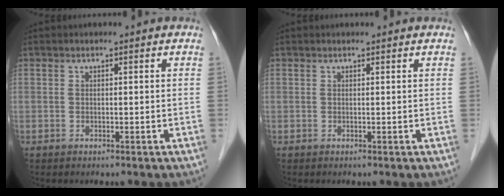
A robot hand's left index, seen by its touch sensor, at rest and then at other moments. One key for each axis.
{"total": 1.3, "fx": 1.2, "fy": 0.2, "fz": 0.3, "tx": -0.009, "ty": 0.017, "tz": 0.017}